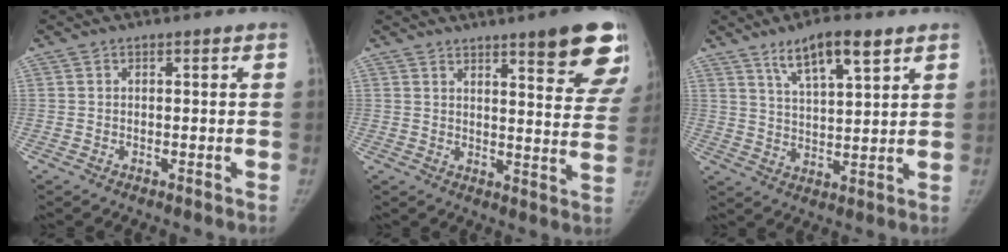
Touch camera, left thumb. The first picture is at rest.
{"total": 15.4, "force": [10.2, 3.0, 11.1], "torque": [-0.103, -0.053, 0.119]}
{"total": 9.6, "force": [6.1, 2.6, 7.0], "torque": [-0.110, -0.030, 0.109]}